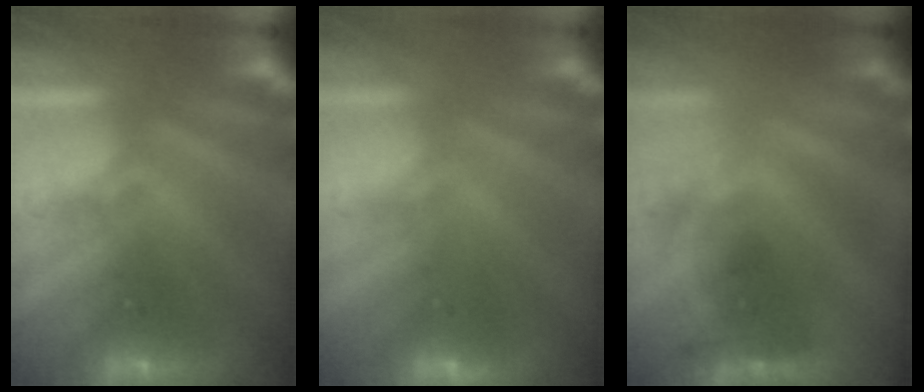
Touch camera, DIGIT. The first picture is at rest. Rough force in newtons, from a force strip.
{"total": 3.1}
{"total": 2.3}